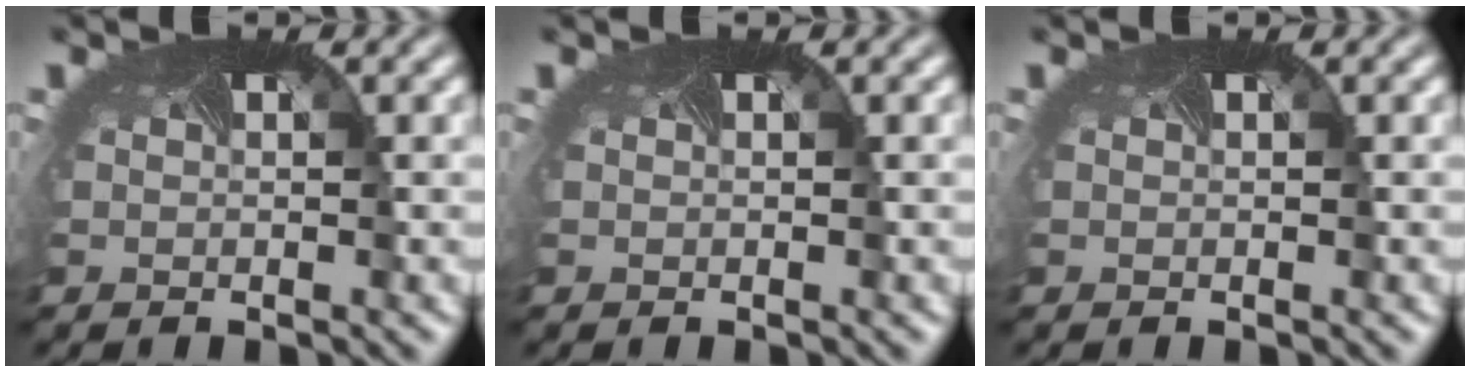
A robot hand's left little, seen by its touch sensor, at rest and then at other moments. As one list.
[{"total": 0.0}, {"total": 0.0}]